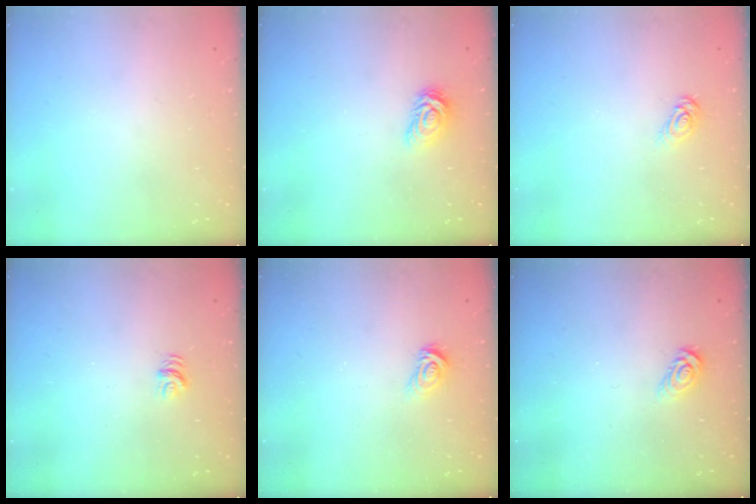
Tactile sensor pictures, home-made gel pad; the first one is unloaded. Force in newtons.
{"total": 3.7, "press": 3.7, "slide": 0.4}
{"total": 4.7, "press": 4.6, "slide": 0.5}
{"total": 4.7, "press": 4.7, "slide": 0.3}
{"total": 3.4, "press": 3.3, "slide": 0.5}
{"total": 3.7, "press": 3.7, "slide": 0.4}